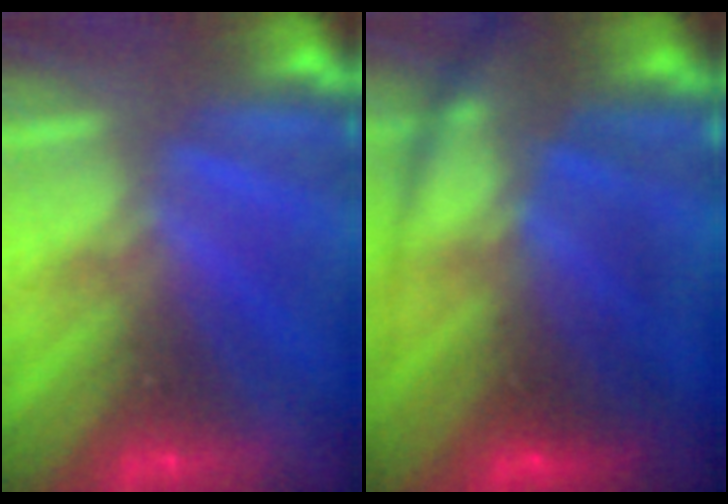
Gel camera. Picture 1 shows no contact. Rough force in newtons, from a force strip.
{"total": 6.9}